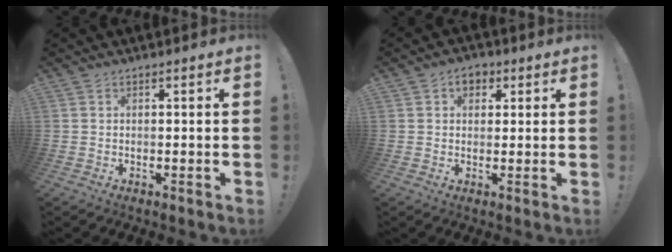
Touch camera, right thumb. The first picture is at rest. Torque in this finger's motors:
{"motor_torque": [0.29, 0.84, 0.13, -0.13, 0.00]}